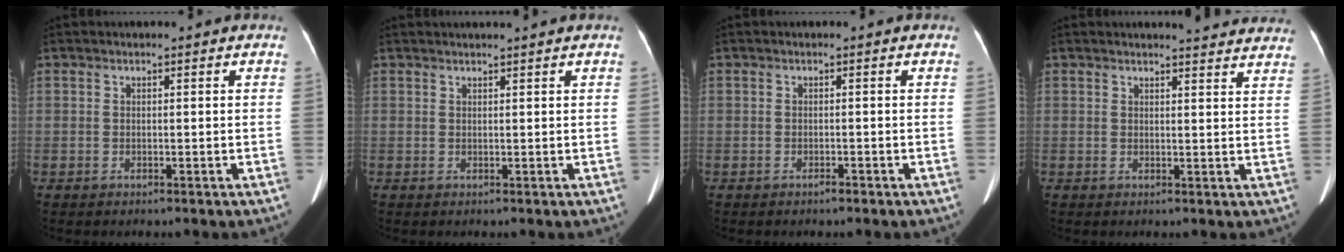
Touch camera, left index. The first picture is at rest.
{"total": 2.4, "force": [2.1, -0.5, 0.9], "torque": [-0.010, 0.016, 0.034]}
{"total": 0.8, "force": [-0.7, 0.1, 0.3], "torque": [-0.008, -0.005, -0.009]}
{"total": 9.6, "force": [9.3, 0.8, 2.3], "torque": [-0.016, -0.021, 0.084]}